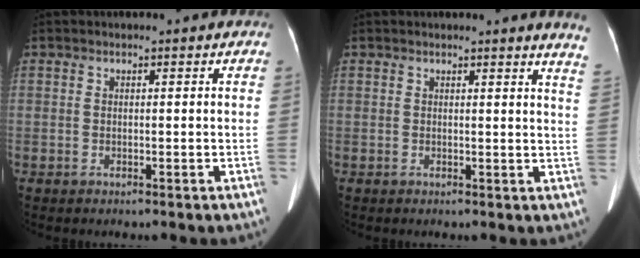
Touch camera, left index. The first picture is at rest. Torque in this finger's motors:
{"motor_torque": [-0.06, -0.80, 0.05, 0.05]}